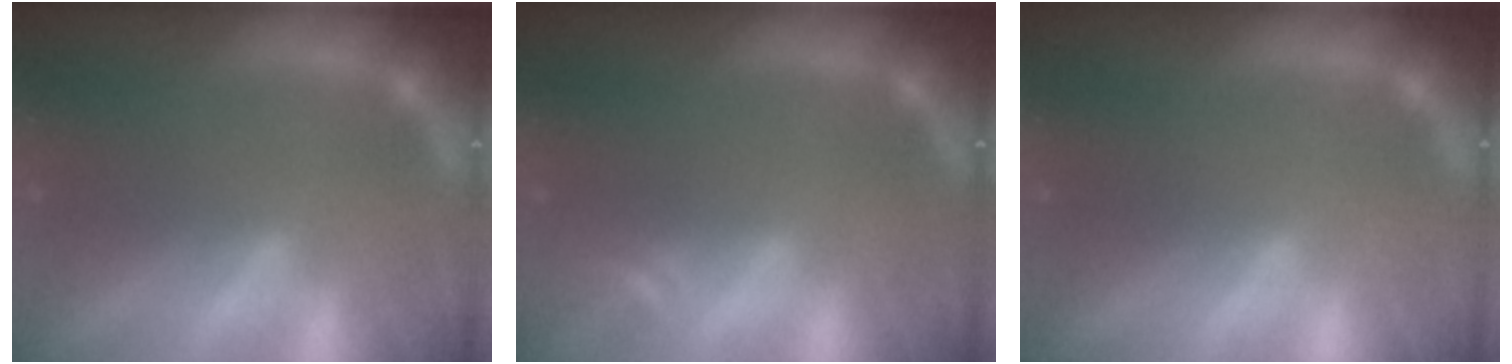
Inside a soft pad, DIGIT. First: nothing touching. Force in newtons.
{"total": 1.5}
{"total": 0.0}